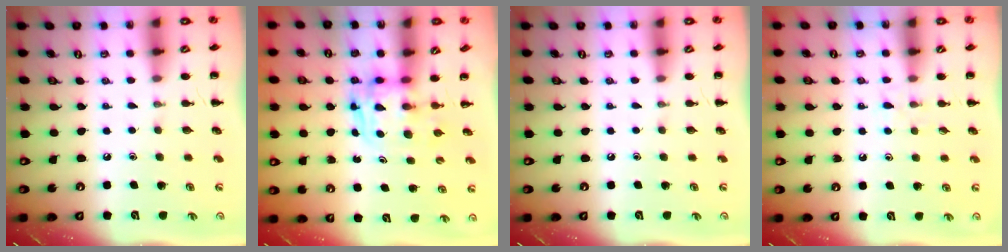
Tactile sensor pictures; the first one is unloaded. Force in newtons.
{"total": 2.6, "press": 2.6, "slide": 0.2}
{"total": 0.0}
{"total": 4.5, "press": 4.1, "slide": 1.8}